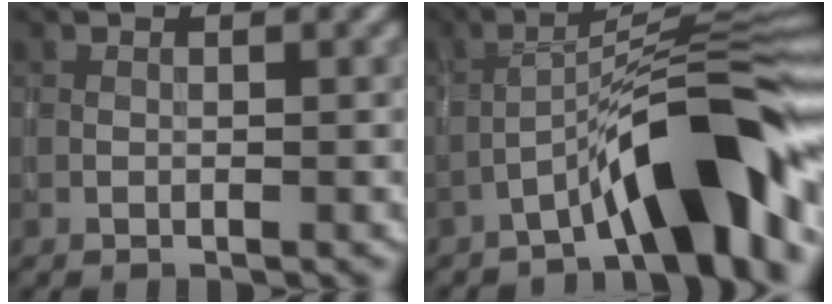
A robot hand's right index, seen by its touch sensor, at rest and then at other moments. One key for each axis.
{"total": 10.3, "fx": -5.5, "fy": 1.9, "fz": 8.6, "tx": -0.116, "ty": 0.032, "tz": -0.093}